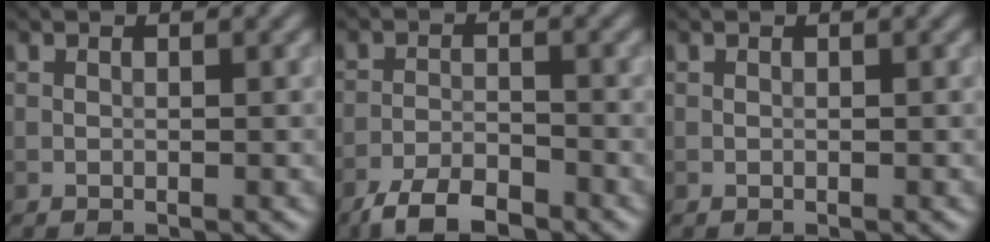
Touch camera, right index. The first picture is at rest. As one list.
[{"total": 4.7, "force": [-3.8, 1.5, 2.4], "torque": [-0.040, -0.003, -0.075]}, {"total": 0.0}]